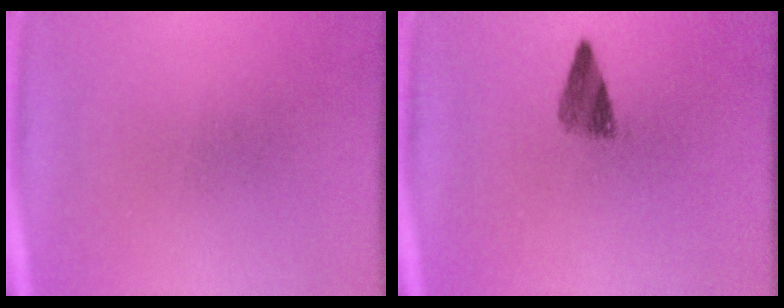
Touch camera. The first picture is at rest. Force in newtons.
{"total": 2.9}